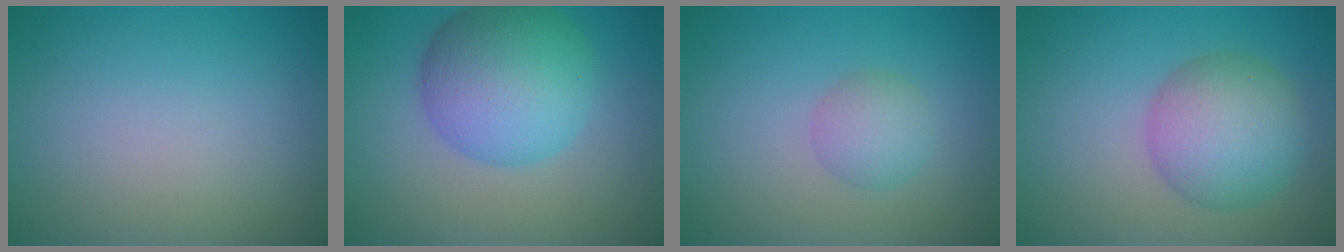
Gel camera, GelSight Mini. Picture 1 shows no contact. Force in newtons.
{"total": 8.5, "press": 8.5, "slide": 0.1}
{"total": 2.2, "press": 2.2, "slide": 0.1}
{"total": 6.2, "press": 6.2, "slide": 0.1}